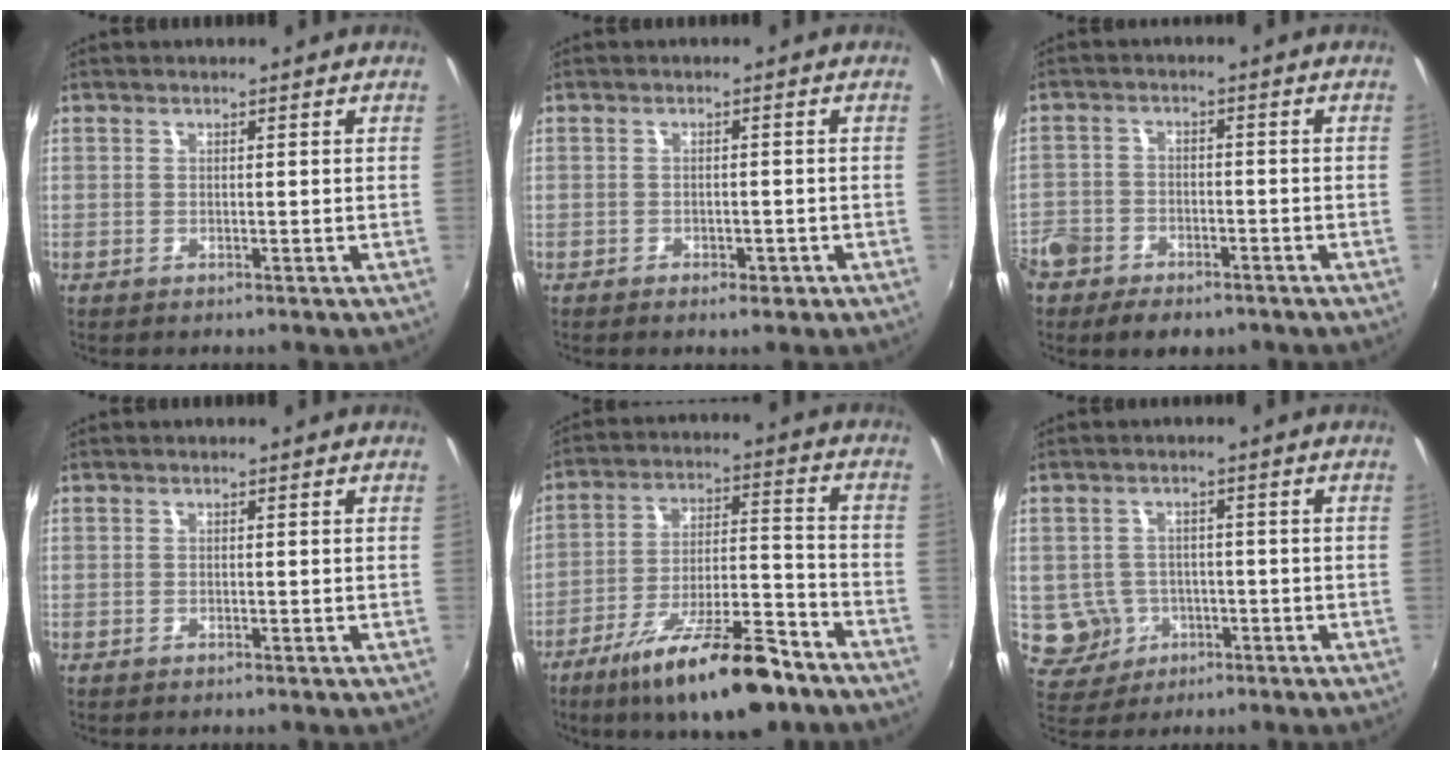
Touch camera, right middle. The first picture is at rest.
{"total": 3.0, "force": [-1.8, 1.7, 1.6], "torque": [-0.033, -0.007, -0.024]}
{"total": 10.9, "force": [-6.9, 7.3, 4.3], "torque": [-0.129, -0.002, -0.120]}
{"total": 0.0}
{"total": 19.2, "force": [-13.5, 5.0, 12.7], "torque": [-0.224, -0.020, -0.212]}
{"total": 6.6, "force": [-1.8, 6.1, 1.5], "torque": [-0.049, 0.008, -0.013]}